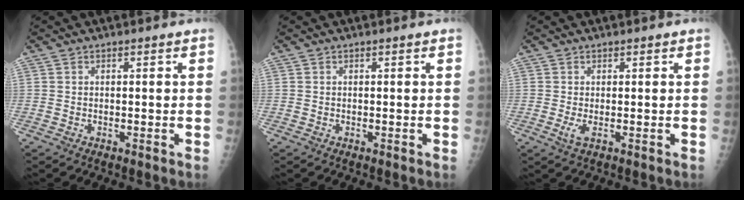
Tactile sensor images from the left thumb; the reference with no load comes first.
{"total": 0.0}
{"total": 2.1, "force": [0.1, 0.8, 1.9], "torque": [-0.039, -0.006, 0.002]}